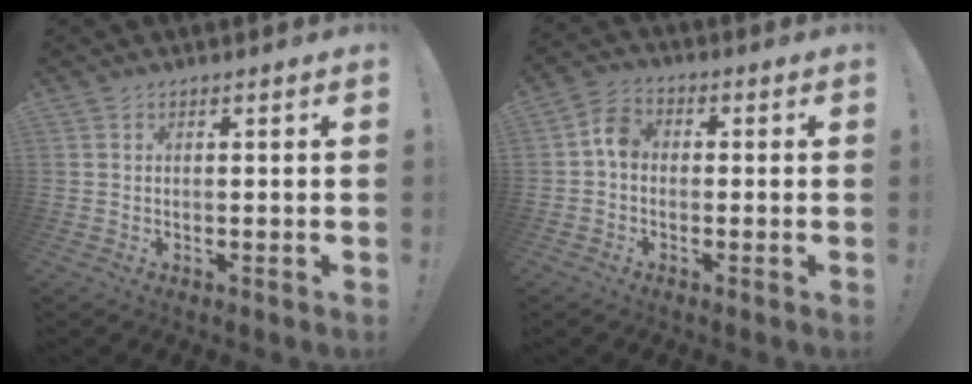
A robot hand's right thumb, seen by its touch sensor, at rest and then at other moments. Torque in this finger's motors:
{"motor_torque": [1.05, 0.79, 0.54, 0.06, 0.00]}